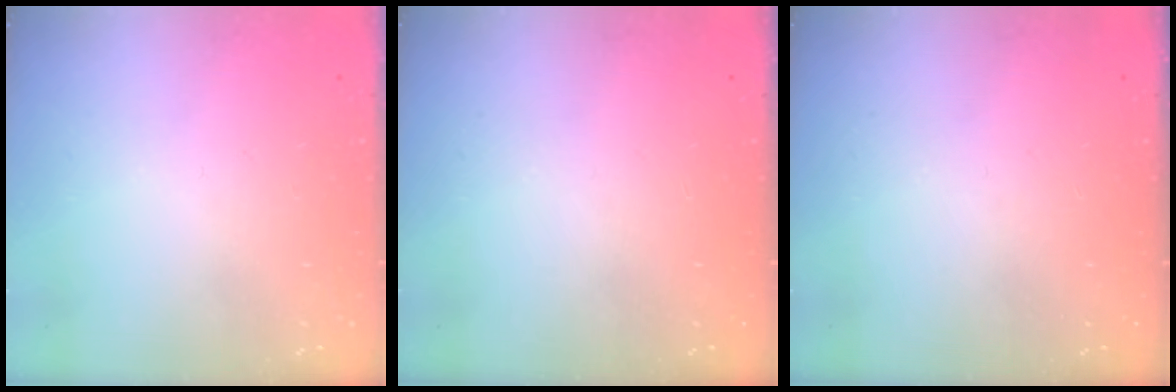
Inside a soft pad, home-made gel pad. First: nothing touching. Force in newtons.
{"total": 0.0}
{"total": 0.0}